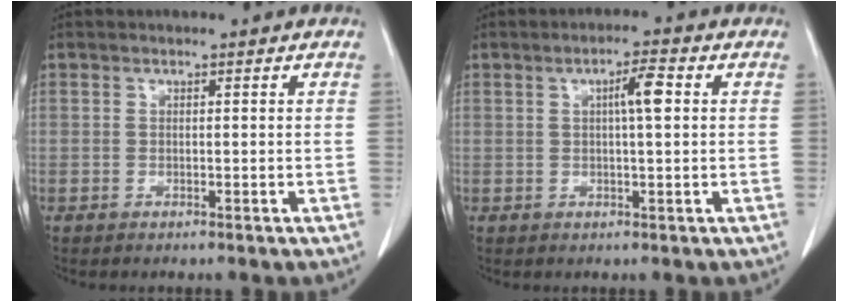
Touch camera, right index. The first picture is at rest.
{"total": 3.9, "force": [0.8, 0.3, 3.8], "torque": [-0.065, 0.005, 0.012]}